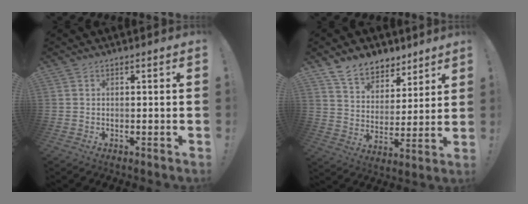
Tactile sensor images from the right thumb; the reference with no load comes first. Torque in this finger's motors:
{"motor_torque": [0.02, 0.15, 0.19, 0.18, 0.01]}